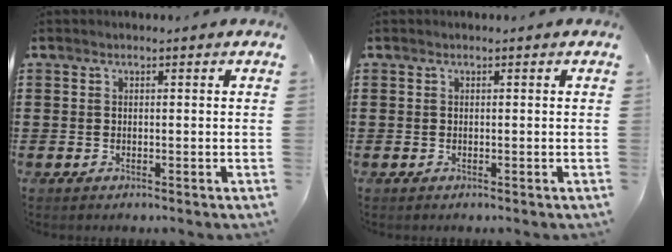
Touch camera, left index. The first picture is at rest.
{"total": 0.0}